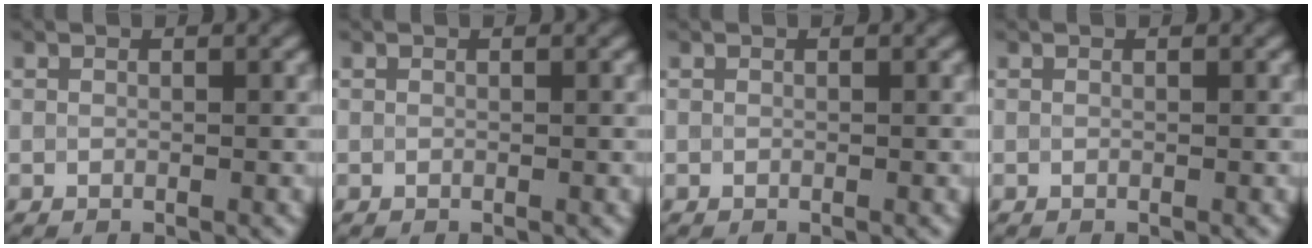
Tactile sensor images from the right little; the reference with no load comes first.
{"total": 0.0}
{"total": 0.0}
{"total": 0.0}